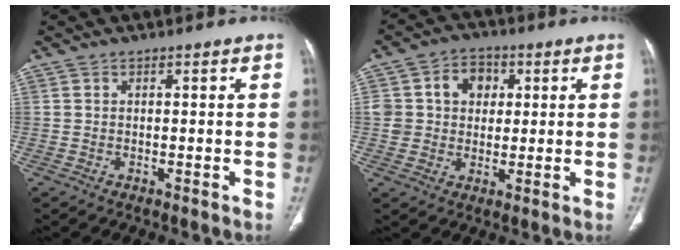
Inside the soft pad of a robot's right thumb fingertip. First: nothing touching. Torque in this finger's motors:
{"motor_torque": [0.84, 0.80, 0.57, 0.41, 0.11]}